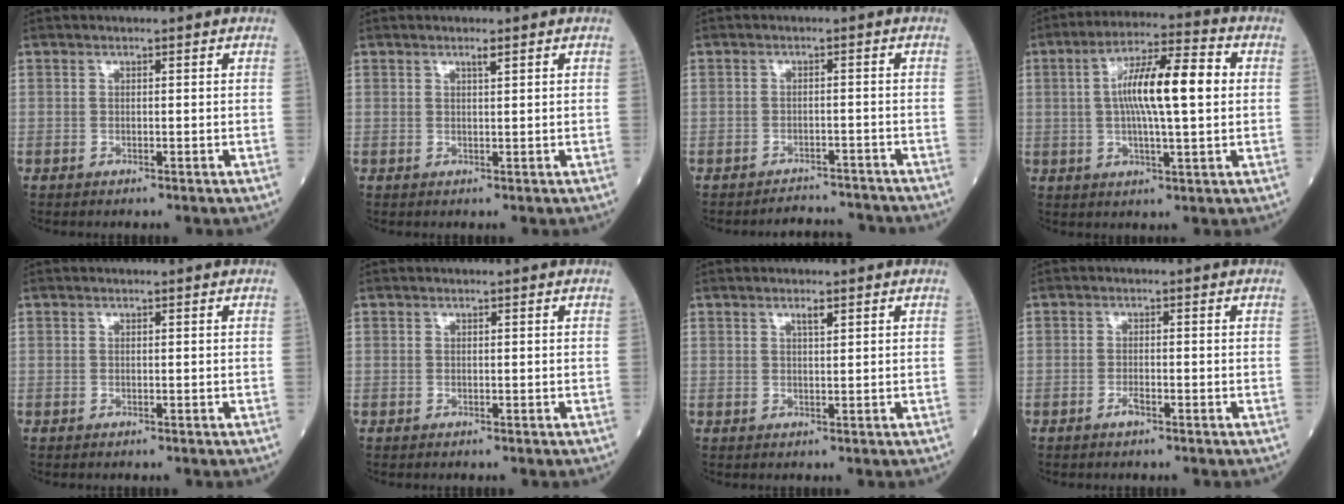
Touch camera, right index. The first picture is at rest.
{"total": 0.9, "force": [0.6, -0.1, 0.7], "torque": [-0.013, -0.001, 0.011]}
{"total": 5.7, "force": [-5.6, 0.8, -0.3], "torque": [0.010, 0.008, -0.074]}
{"total": 12.5, "force": [1.4, 1.8, 12.3], "torque": [-0.214, 0.022, 0.018]}
{"total": 0.0}
{"total": 0.0}
{"total": 1.3, "force": [0.8, 0.1, 1.0], "torque": [-0.020, -0.001, 0.014]}
{"total": 1.4, "force": [-0.9, 0.3, 1.1], "torque": [-0.022, 0.000, -0.016]}